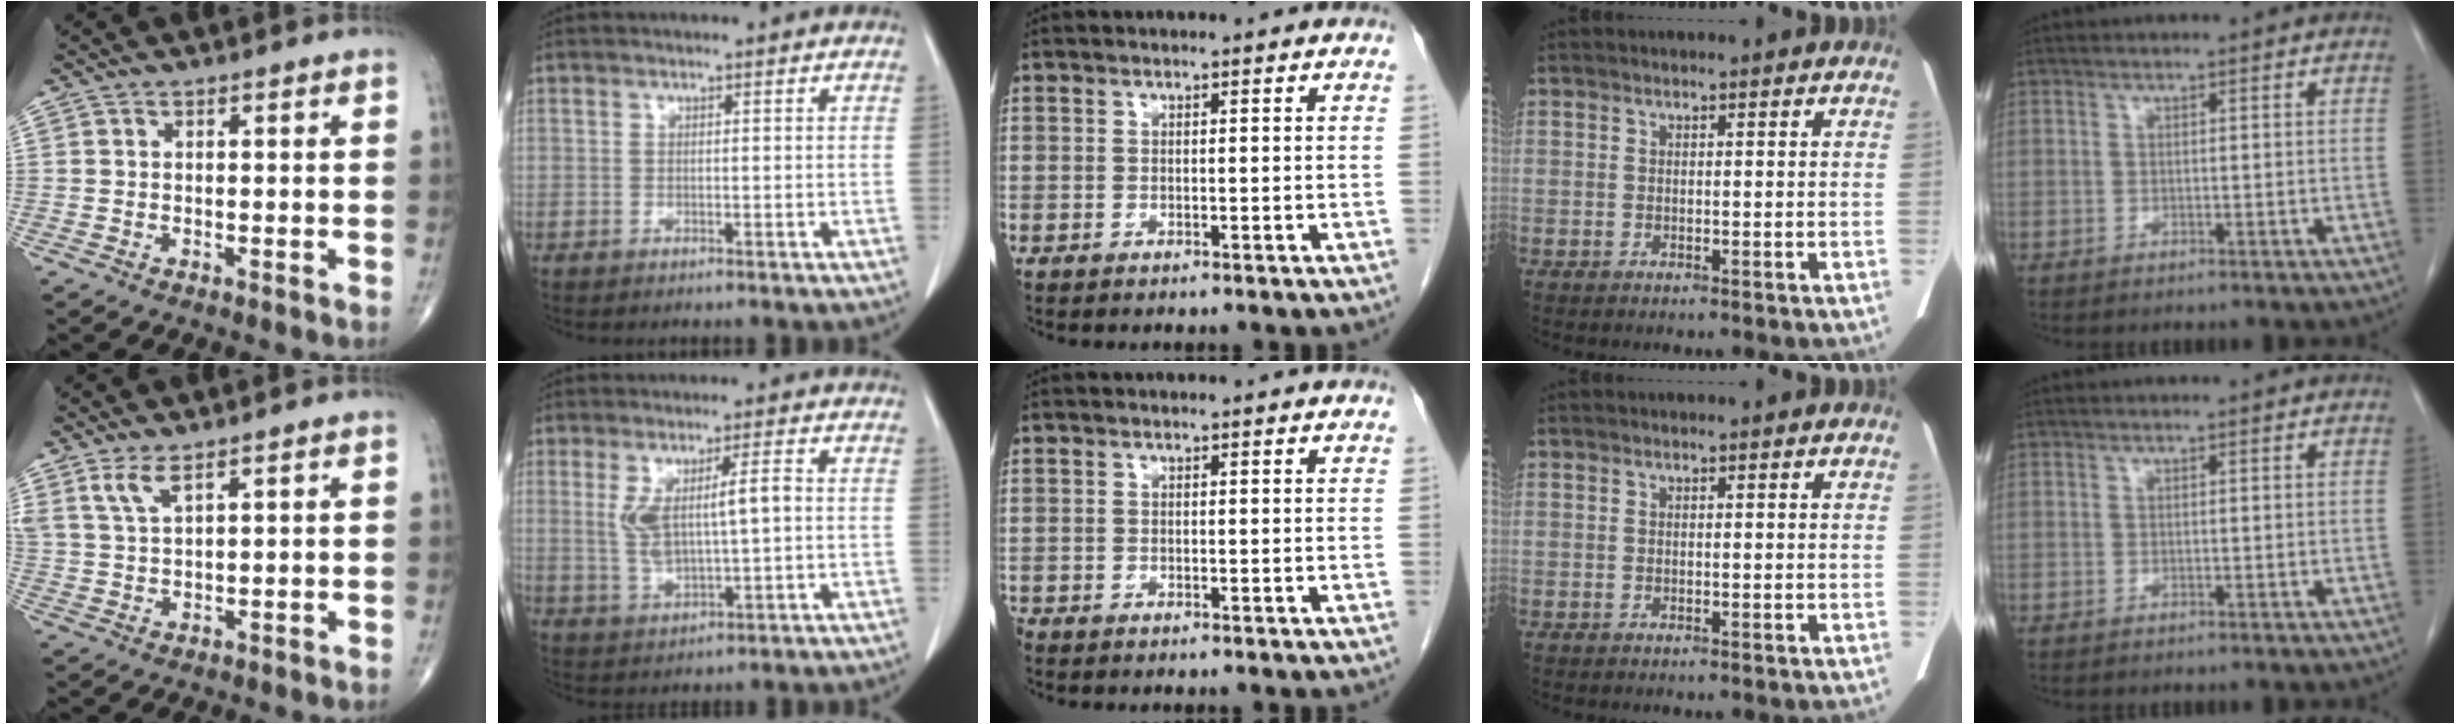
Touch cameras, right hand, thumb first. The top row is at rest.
{"thumb": {"total": 4.1, "force": [2.8, 1.0, 2.8], "torque": [-0.065, -0.014, 0.064]}, "index": {"total": 7.0, "force": [0.9, 1.5, 6.7], "torque": [-0.128, 0.005, 0.028]}, "middle": {"total": 0.6, "force": [-0.5, 0.2, 0.1], "torque": [-0.007, 0.000, -0.014]}}